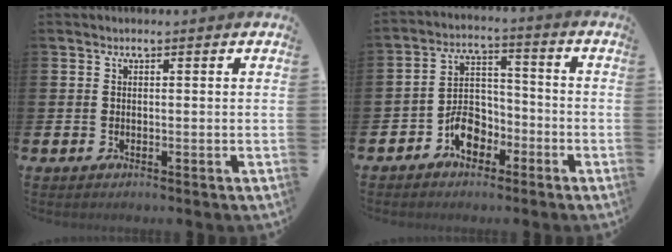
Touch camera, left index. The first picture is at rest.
{"total": 6.4, "force": [-3.6, 4.1, 3.4], "torque": [-0.073, 0.021, -0.068]}